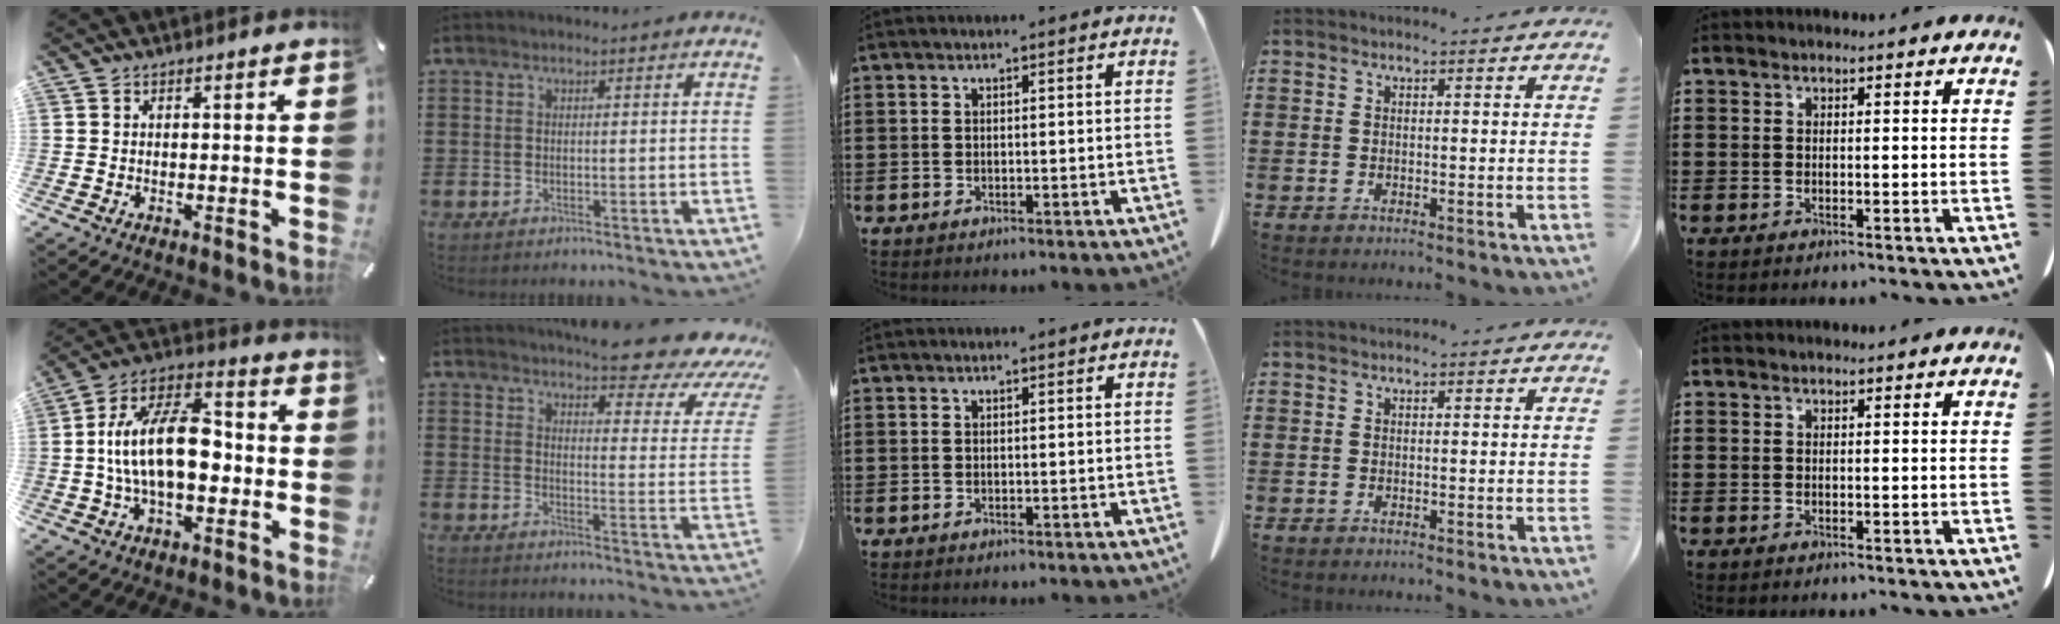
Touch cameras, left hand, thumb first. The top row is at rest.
{"thumb": {"total": 17.2, "force": [-1.4, 9.9, 14.1], "torque": [-0.268, 0.013, -0.026]}, "index": {"total": 7.7, "force": [6.9, 0.6, 3.4], "torque": [-0.065, -0.054, 0.115]}}